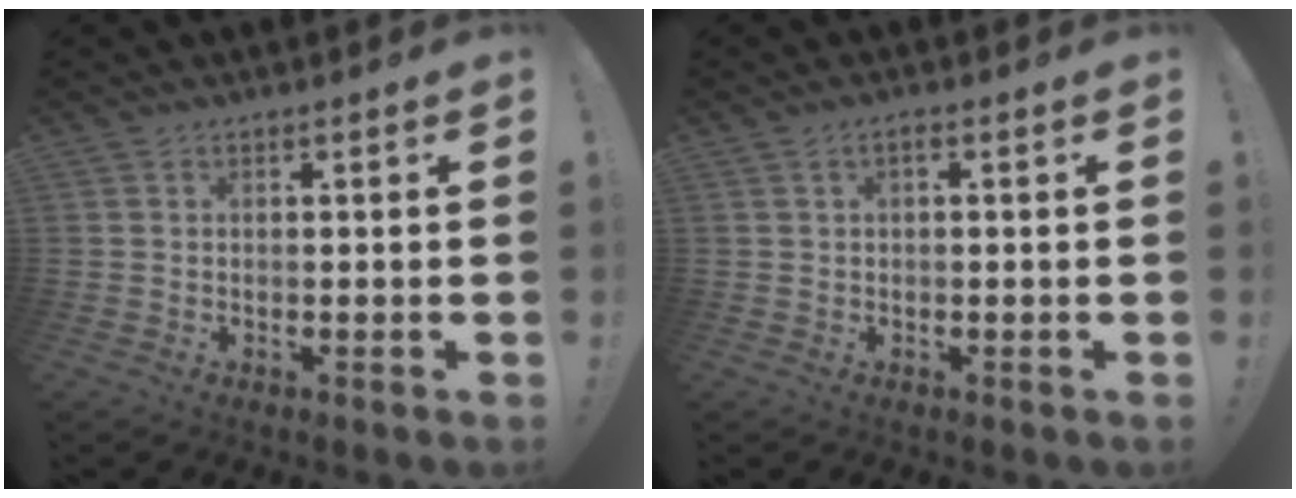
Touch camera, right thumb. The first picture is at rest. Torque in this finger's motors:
{"motor_torque": [0.05, -0.34, -0.05, 0.44, 0.03]}